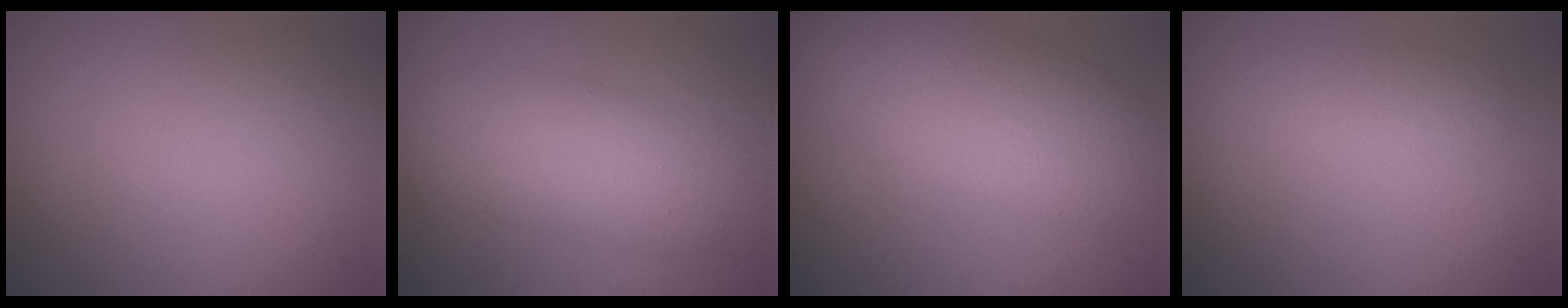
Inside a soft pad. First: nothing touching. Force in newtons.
{"total": 5.7, "press": 5.7, "slide": 0.1}
{"total": 7.2, "press": 7.2, "slide": 0.5}
{"total": 2.1, "press": 2.1, "slide": 0.2}